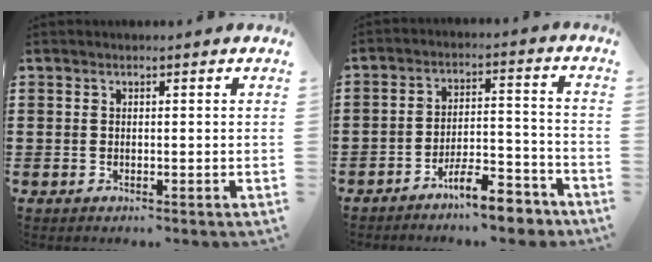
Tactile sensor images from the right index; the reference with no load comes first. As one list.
[{"total": 8.4, "force": [-7.1, 1.7, 4.2], "torque": [-0.058, 0.022, -0.129]}]